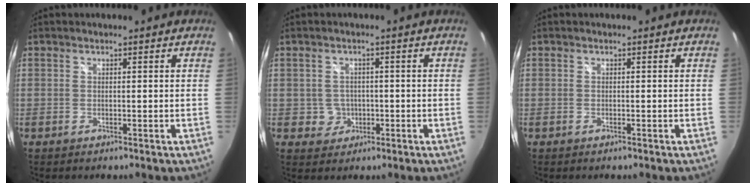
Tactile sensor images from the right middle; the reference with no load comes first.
{"total": 3.5, "force": [-0.7, 3.4, 0.3], "torque": [-0.009, 0.007, -0.005]}
{"total": 0.0}